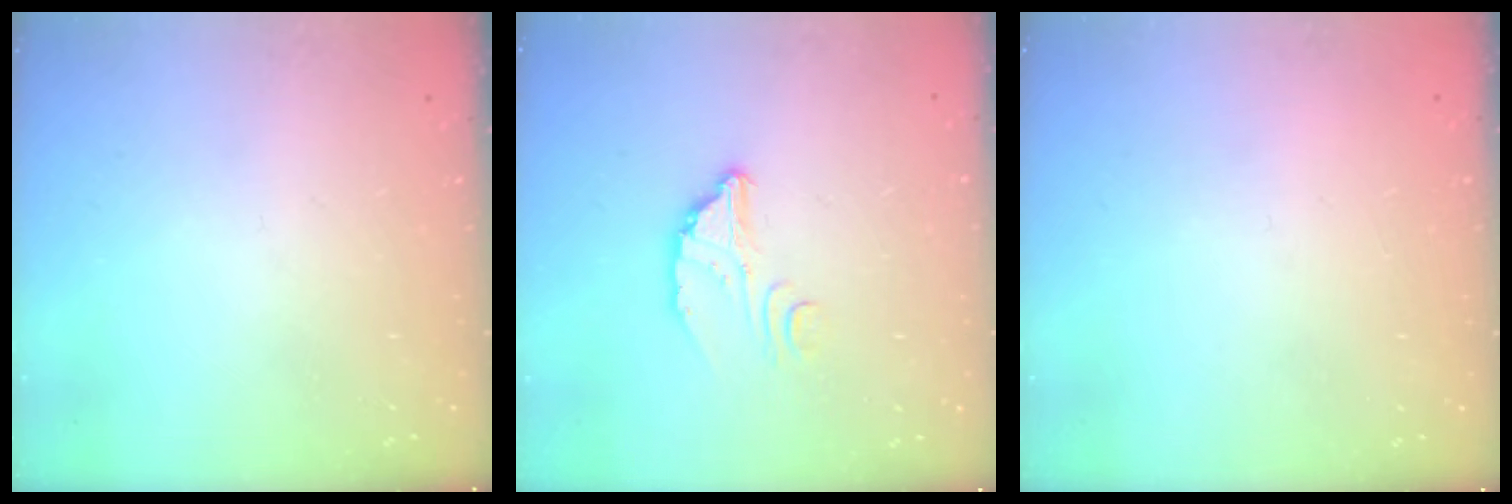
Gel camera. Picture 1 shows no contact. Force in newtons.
{"total": 3.9, "press": 3.9, "slide": 0.2}
{"total": 2.1, "press": 2.1, "slide": 0.1}